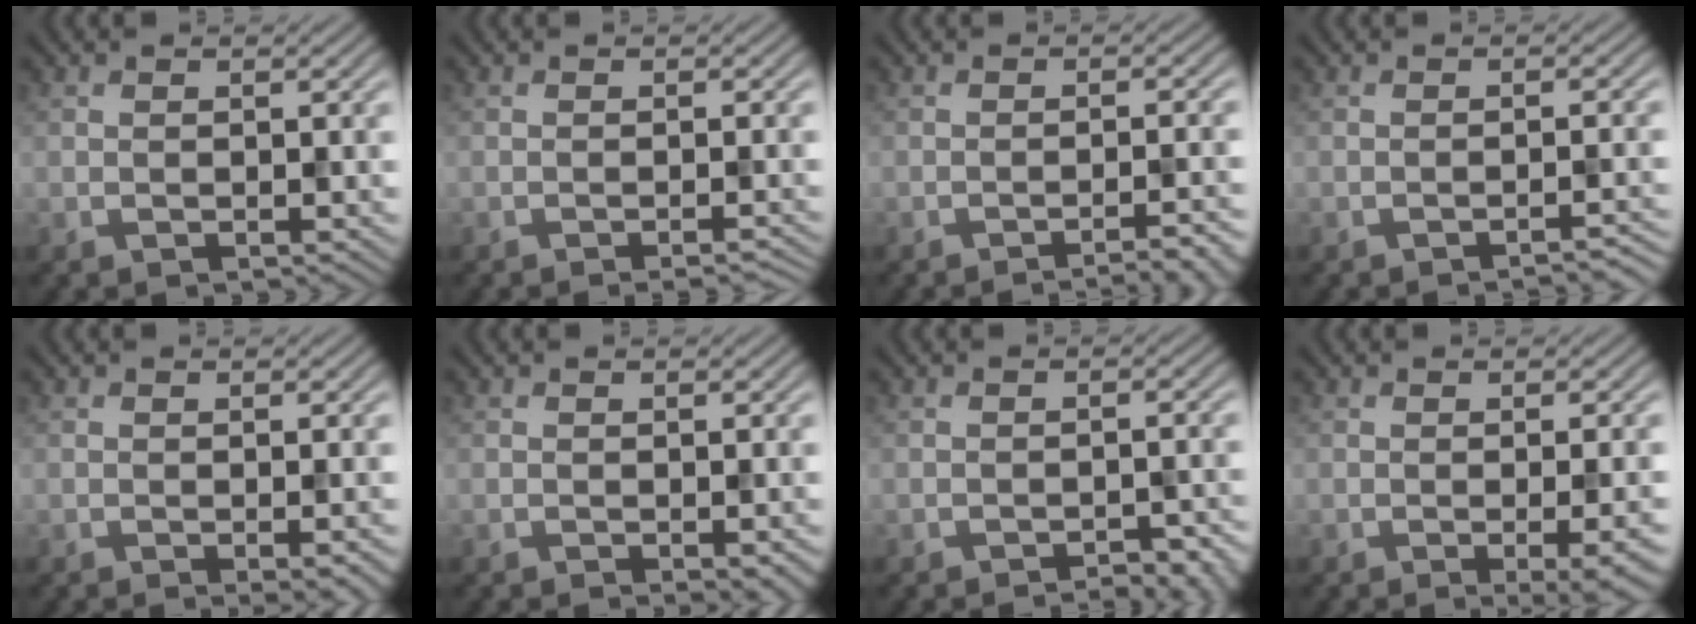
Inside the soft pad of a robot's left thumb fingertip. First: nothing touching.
{"total": 2.0, "force": [-1.2, 0.4, 1.5], "torque": [-0.013, 0.004, -0.025]}
{"total": 4.9, "force": [-3.5, 0.8, 3.4], "torque": [-0.038, 0.016, -0.057]}
{"total": 2.8, "force": [-2.1, 0.4, 1.7], "torque": [-0.016, 0.010, -0.040]}
{"total": 3.1, "force": [-1.2, 0.7, 2.7], "torque": [-0.035, 0.000, -0.016]}
{"total": 2.3, "force": [-1.0, 0.5, 2.0], "torque": [-0.026, -0.001, -0.011]}
{"total": 4.1, "force": [-3.3, 1.0, 2.1], "torque": [-0.030, 0.016, -0.038]}
{"total": 6.3, "force": [-2.1, 1.8, 5.7], "torque": [-0.065, -0.003, -0.018]}